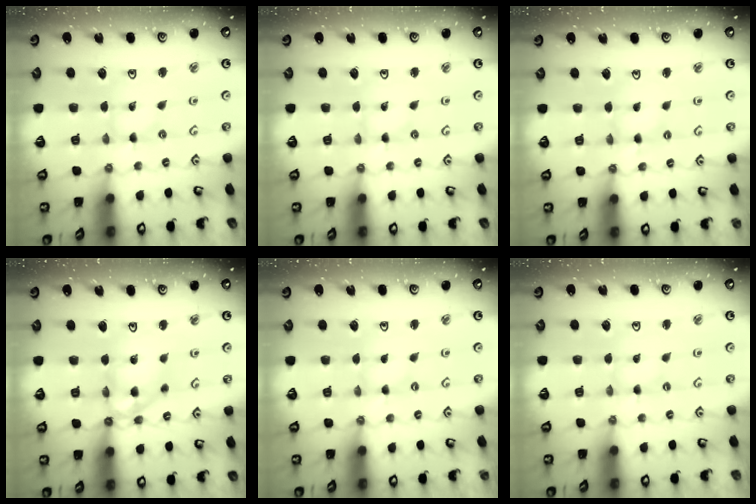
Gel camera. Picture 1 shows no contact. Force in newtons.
{"total": 0.0}
{"total": 2.6, "press": 2.6, "slide": 0.3}
{"total": 11.9, "press": 11.6, "slide": 2.6}
{"total": 0.0}
{"total": 0.0}